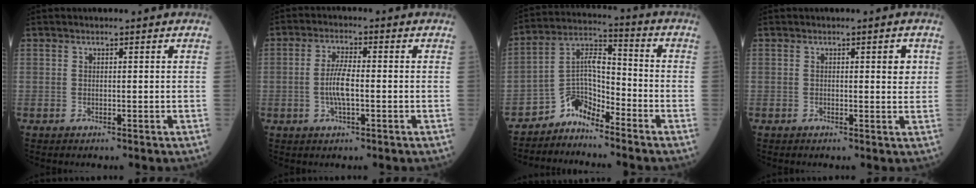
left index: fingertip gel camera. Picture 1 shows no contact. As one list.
[{"total": 4.6, "force": [-0.8, 1.0, 4.4], "torque": [-0.097, 0.002, -0.016]}, {"total": 6.1, "force": [-5.3, 2.0, 2.3], "torque": [-0.040, 0.024, -0.105]}, {"total": 2.2, "force": [0.7, 0.7, 2.0], "torque": [-0.024, -0.001, 0.008]}]